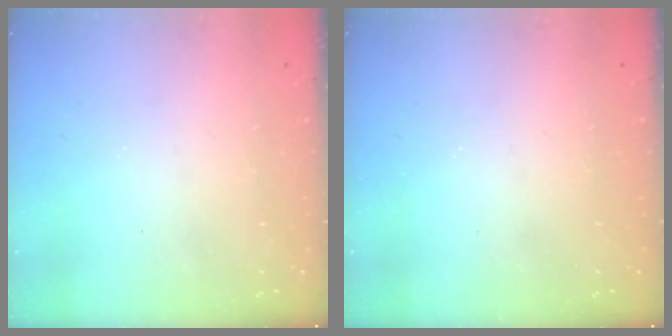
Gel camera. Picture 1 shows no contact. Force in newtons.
{"total": 1.7, "press": 1.7, "slide": 0.2}